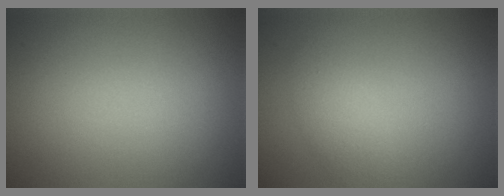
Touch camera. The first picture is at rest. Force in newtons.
{"total": 2.2, "press": 2.2, "slide": 0.1}